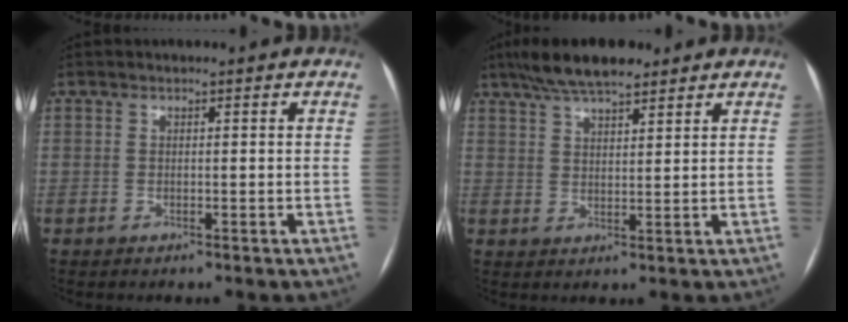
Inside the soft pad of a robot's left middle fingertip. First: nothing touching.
{"total": 9.3, "force": [7.2, 2.4, 5.4], "torque": [-0.095, 0.025, 0.122]}